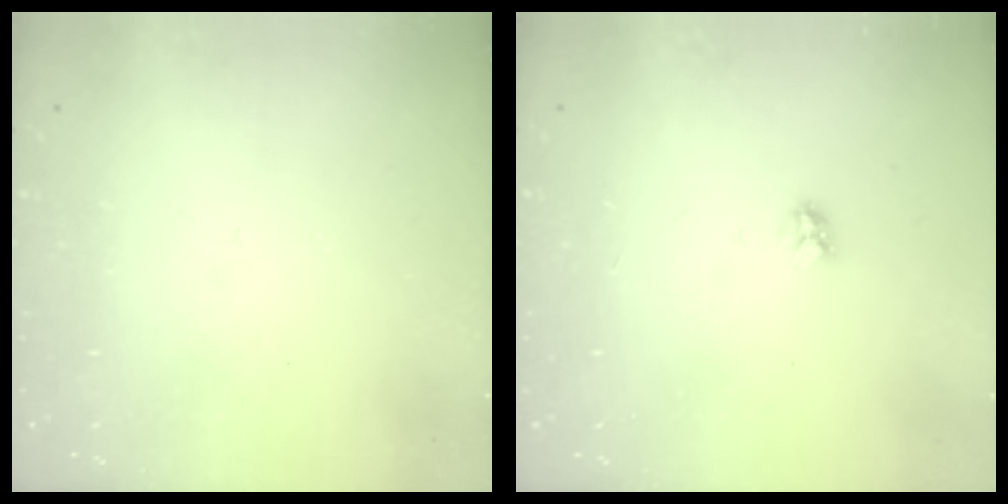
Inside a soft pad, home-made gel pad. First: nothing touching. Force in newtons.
{"total": 2.9, "press": 2.9, "slide": 0.3}